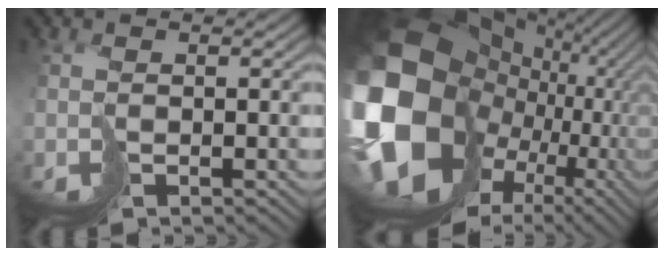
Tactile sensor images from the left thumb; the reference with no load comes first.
{"total": 22.1, "force": [2.5, 18.3, 12.2], "torque": [-0.333, -0.057, 0.092]}